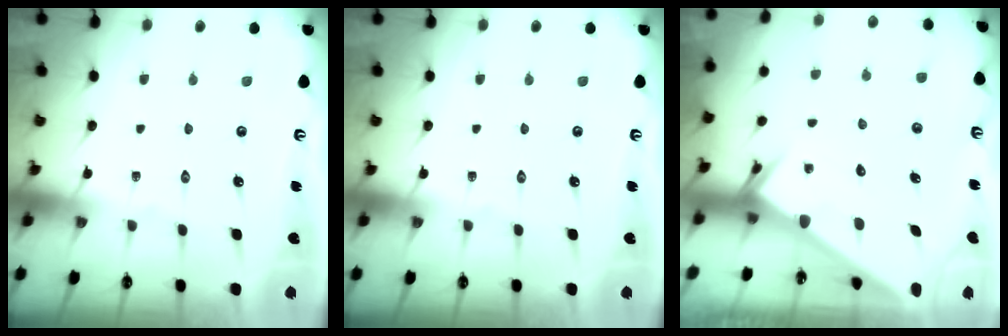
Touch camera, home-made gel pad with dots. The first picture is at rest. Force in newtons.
{"total": 0.0}
{"total": 2.4, "press": 2.4, "slide": 0.1}